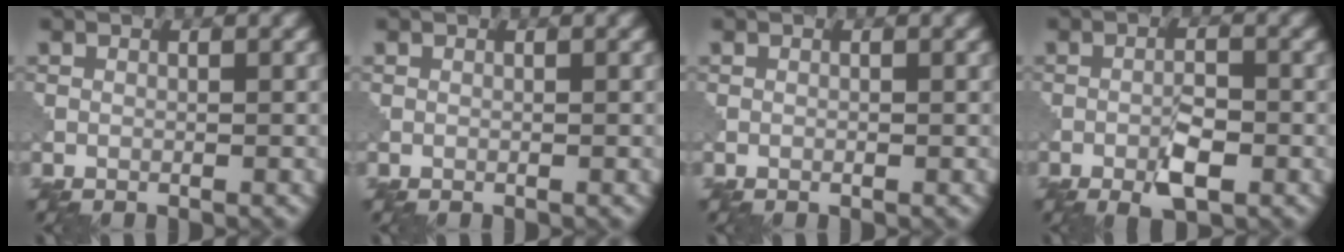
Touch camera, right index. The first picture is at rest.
{"total": 0.0}
{"total": 0.0}
{"total": 3.3, "force": [-1.5, 1.0, 2.7], "torque": [-0.048, 0.003, -0.029]}